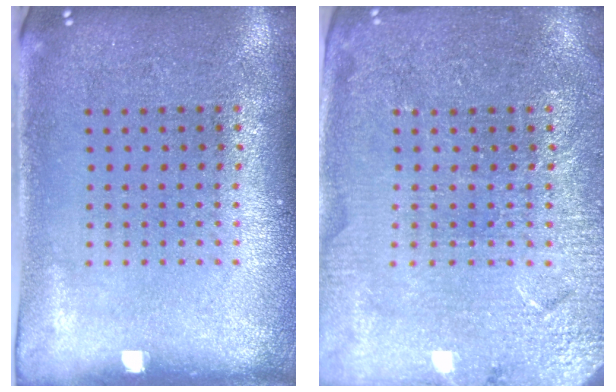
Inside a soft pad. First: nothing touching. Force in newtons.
{"total": 3.5, "press": 3.4, "slide": 0.7}